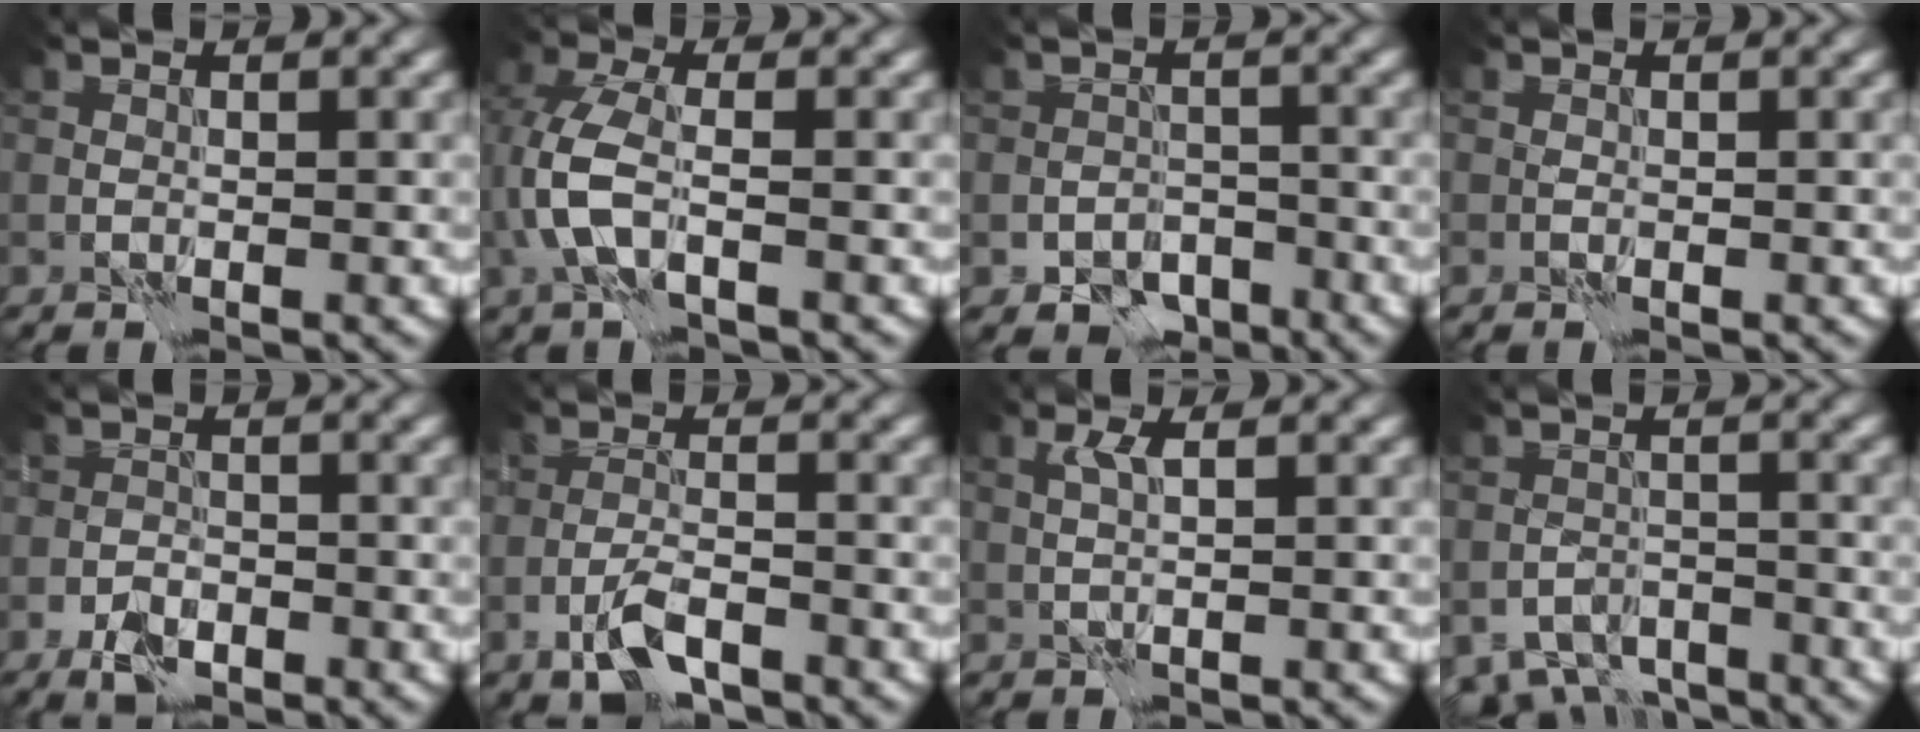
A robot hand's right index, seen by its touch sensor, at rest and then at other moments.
{"total": 4.1, "force": [-0.6, 1.8, 3.7], "torque": [-0.095, 0.008, -0.017]}
{"total": 3.4, "force": [-2.0, 2.3, 1.3], "torque": [-0.015, -0.002, -0.037]}
{"total": 0.0}
{"total": 2.9, "force": [-1.8, 1.6, 1.6], "torque": [-0.027, -0.001, -0.037]}
{"total": 3.6, "force": [-2.2, 1.4, 2.6], "torque": [-0.055, 0.002, -0.046]}
{"total": 1.5, "force": [0.7, 0.0, 1.4], "torque": [-0.031, 0.005, 0.013]}
{"total": 4.6, "force": [-3.7, 2.2, 1.6], "torque": [-0.023, -0.013, -0.063]}